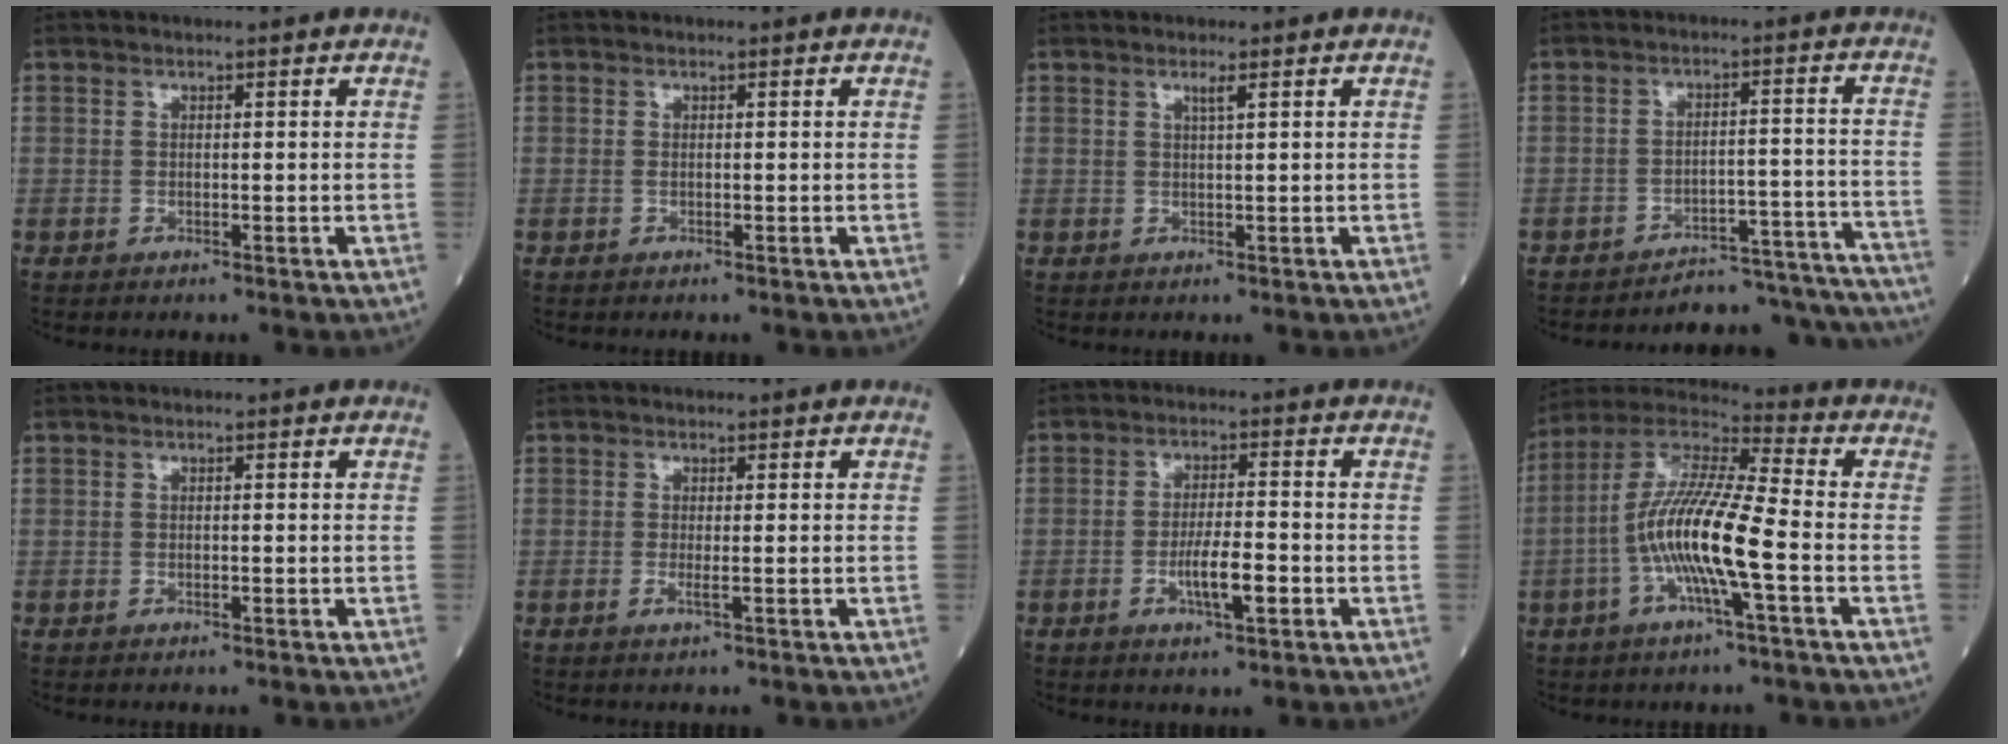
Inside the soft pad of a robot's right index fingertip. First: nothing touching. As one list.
[{"total": 0.0}, {"total": 1.3, "force": [0.7, -0.2, 1.0], "torque": [-0.022, -0.003, 0.014]}, {"total": 15.6, "force": [-15.6, 1.3, 0.7], "torque": [0.023, 0.043, -0.195]}, {"total": 0.0}, {"total": 1.1, "force": [-0.3, 0.0, 1.1], "torque": [-0.024, -0.003, -0.007]}, {"total": 6.9, "force": [-2.4, 1.3, 6.3], "torque": [-0.113, 0.002, -0.041]}, {"total": 13.7, "force": [-3.3, 0.8, 13.3], "torque": [-0.269, 0.006, -0.072]}]